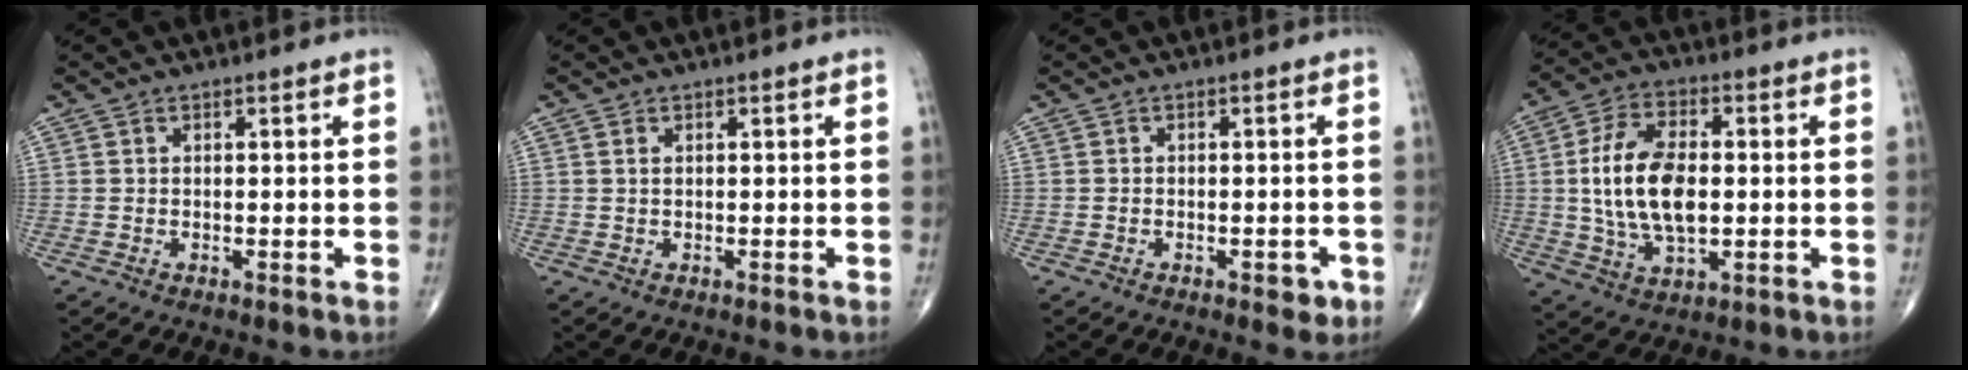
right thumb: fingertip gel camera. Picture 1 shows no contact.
{"total": 0.6, "force": [0.3, 0.3, 0.5], "torque": [-0.011, 0.005, 0.007]}
{"total": 2.5, "force": [-1.2, 1.3, 1.7], "torque": [-0.010, 0.006, -0.014]}
{"total": 14.9, "force": [0.3, 7.9, 12.6], "torque": [-0.238, 0.003, 0.006]}